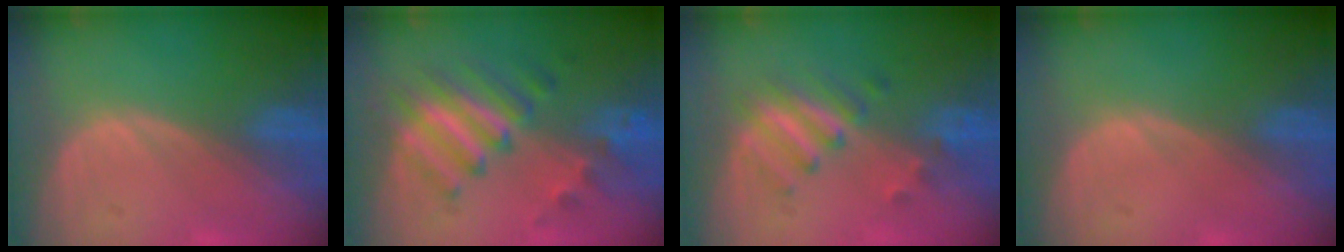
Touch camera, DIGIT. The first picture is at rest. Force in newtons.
{"total": 7.7, "press": 7.7, "slide": 0.9}
{"total": 5.1, "press": 5.0, "slide": 1.0}
{"total": 0.0}